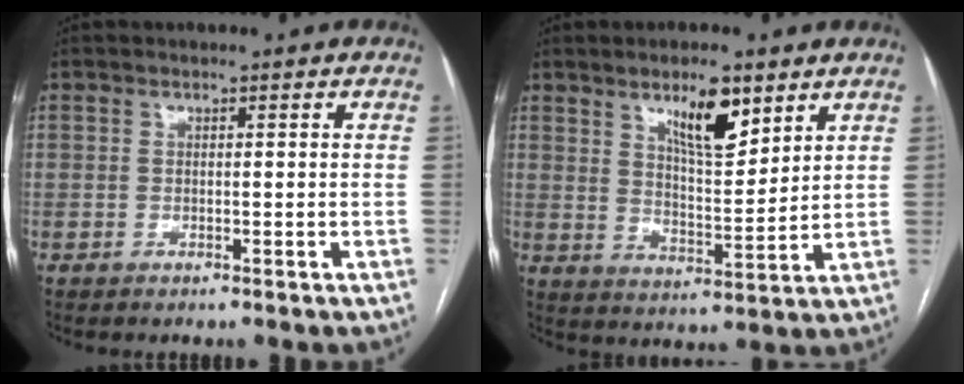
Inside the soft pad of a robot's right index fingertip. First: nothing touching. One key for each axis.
{"total": 9.1, "fx": 5.6, "fy": 2.4, "fz": 6.8, "tx": -0.120, "ty": -0.005, "tz": 0.100}